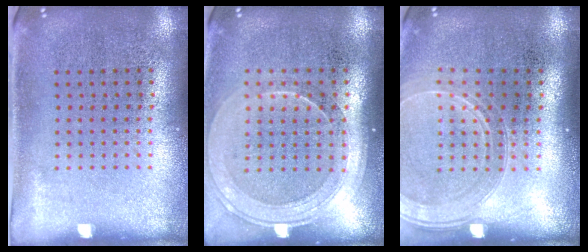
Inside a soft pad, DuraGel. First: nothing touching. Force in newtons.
{"total": 1.8, "press": 1.6, "slide": 0.8}
{"total": 1.7, "press": 1.6, "slide": 0.7}